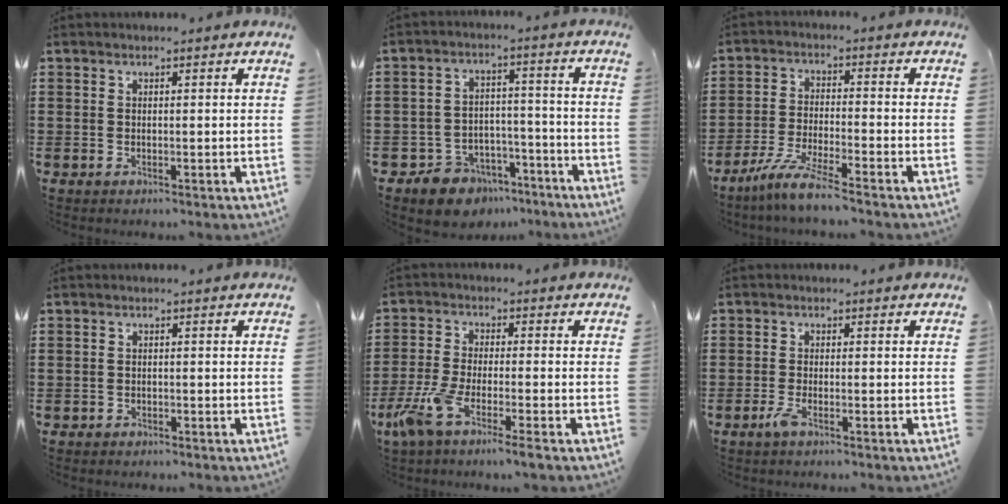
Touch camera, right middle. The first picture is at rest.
{"total": 6.2, "force": [-5.3, 3.1, 0.5], "torque": [-0.027, 0.024, -0.109]}
{"total": 6.2, "force": [-5.1, -0.3, 3.5], "torque": [-0.081, -0.017, -0.101]}
{"total": 0.7, "force": [-0.6, 0.4, 0.0], "torque": [-0.001, 0.003, -0.015]}
{"total": 6.4, "force": [-4.3, 0.5, 4.7], "torque": [-0.117, -0.019, -0.085]}
{"total": 2.1, "force": [-1.0, 0.2, 1.8], "torque": [-0.047, -0.009, -0.023]}